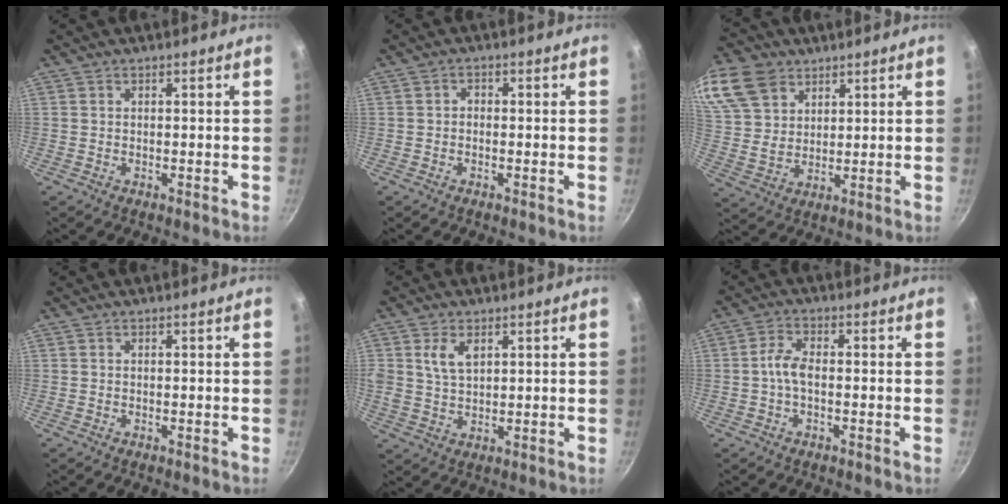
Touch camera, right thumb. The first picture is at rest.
{"total": 1.1, "force": [-0.4, 0.8, 0.6], "torque": [-0.010, 0.006, -0.009]}
{"total": 16.5, "force": [9.2, 11.6, 7.3], "torque": [-0.155, -0.006, 0.182]}
{"total": 0.0}
{"total": 5.3, "force": [2.1, 3.2, 3.6], "torque": [-0.063, -0.009, 0.040]}
{"total": 4.0, "force": [-0.7, 2.0, 3.4], "torque": [-0.069, 0.018, -0.019]}